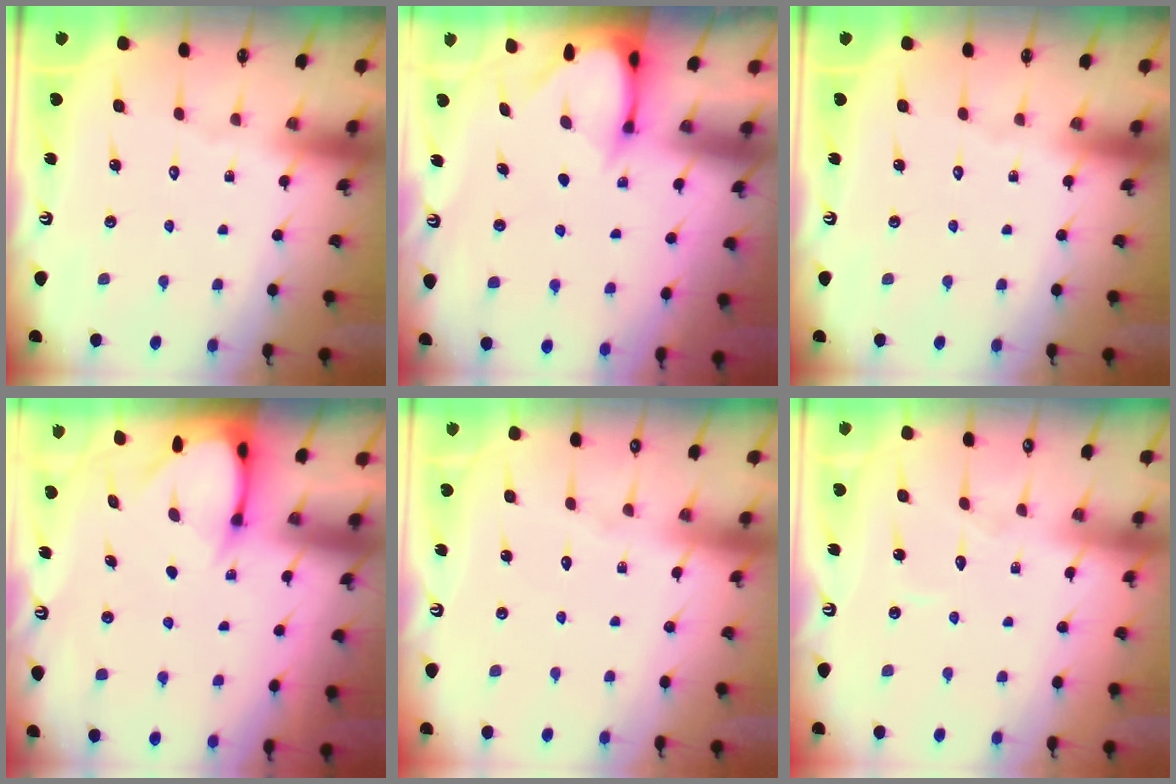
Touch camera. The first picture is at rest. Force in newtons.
{"total": 3.4, "press": 3.4, "slide": 0.3}
{"total": 0.0}
{"total": 3.7, "press": 3.7, "slide": 0.3}
{"total": 2.7, "press": 2.6, "slide": 0.5}
{"total": 3.0, "press": 3.0, "slide": 0.3}